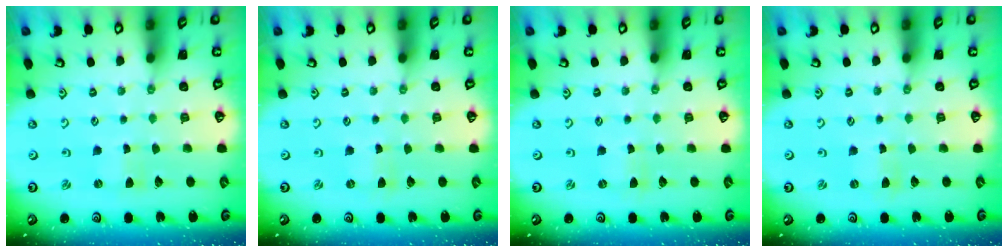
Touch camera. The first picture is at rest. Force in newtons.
{"total": 0.0}
{"total": 0.0}
{"total": 0.0}